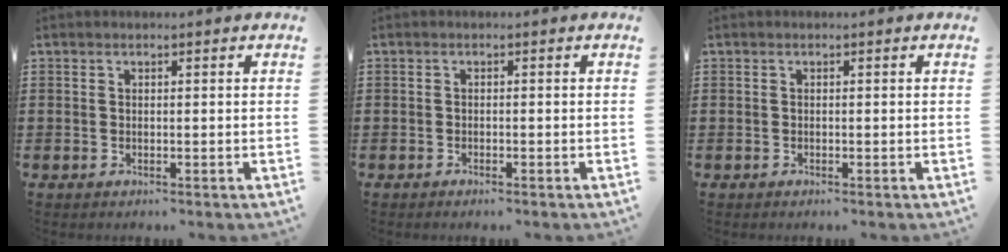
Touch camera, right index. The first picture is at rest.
{"total": 0.6, "force": [-0.6, 0.0, 0.2], "torque": [-0.006, -0.002, -0.012]}
{"total": 0.0}